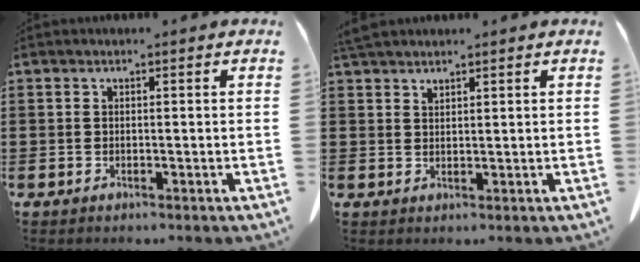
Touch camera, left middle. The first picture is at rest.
{"total": 2.0, "force": [1.9, 0.3, 0.5], "torque": [-0.015, 0.000, 0.037]}